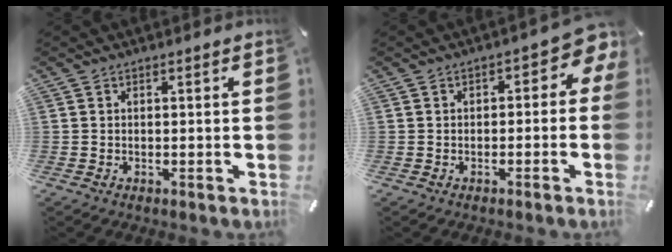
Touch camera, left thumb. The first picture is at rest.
{"total": 4.3, "force": [-0.1, 2.7, 3.4], "torque": [-0.043, 0.001, -0.010]}